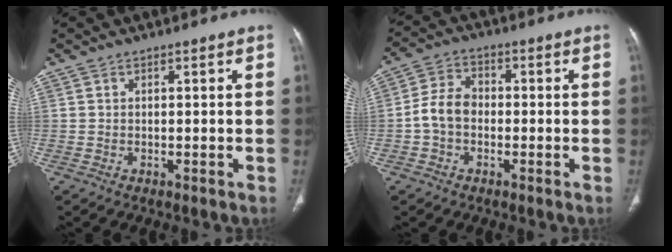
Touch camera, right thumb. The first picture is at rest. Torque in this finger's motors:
{"motor_torque": [1.01, 1.23, 0.66, -0.53, 0.04]}